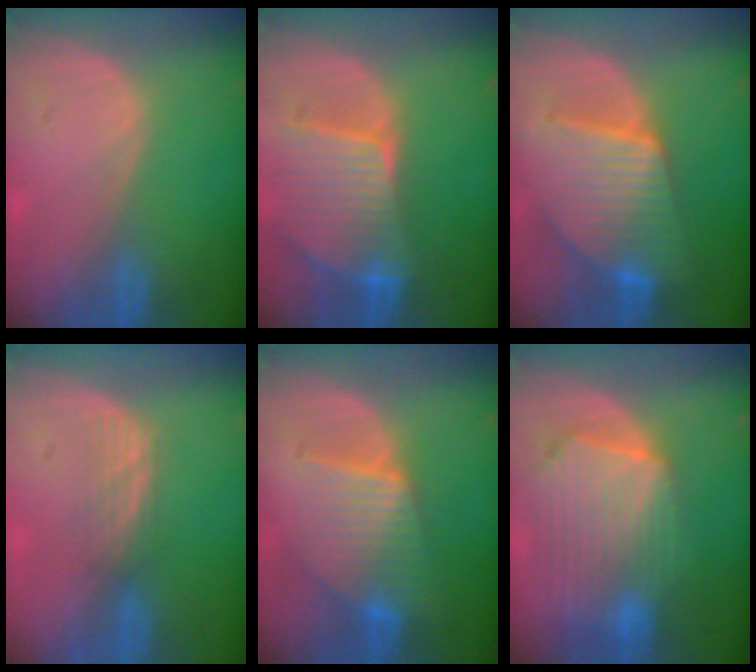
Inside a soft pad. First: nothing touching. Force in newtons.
{"total": 9.4, "press": 8.3, "slide": 4.5}
{"total": 10.1, "press": 10.1, "slide": 0.7}
{"total": 3.0, "press": 2.6, "slide": 1.5}
{"total": 7.4, "press": 7.4, "slide": 0.2}
{"total": 10.7, "press": 9.4, "slide": 5.2}